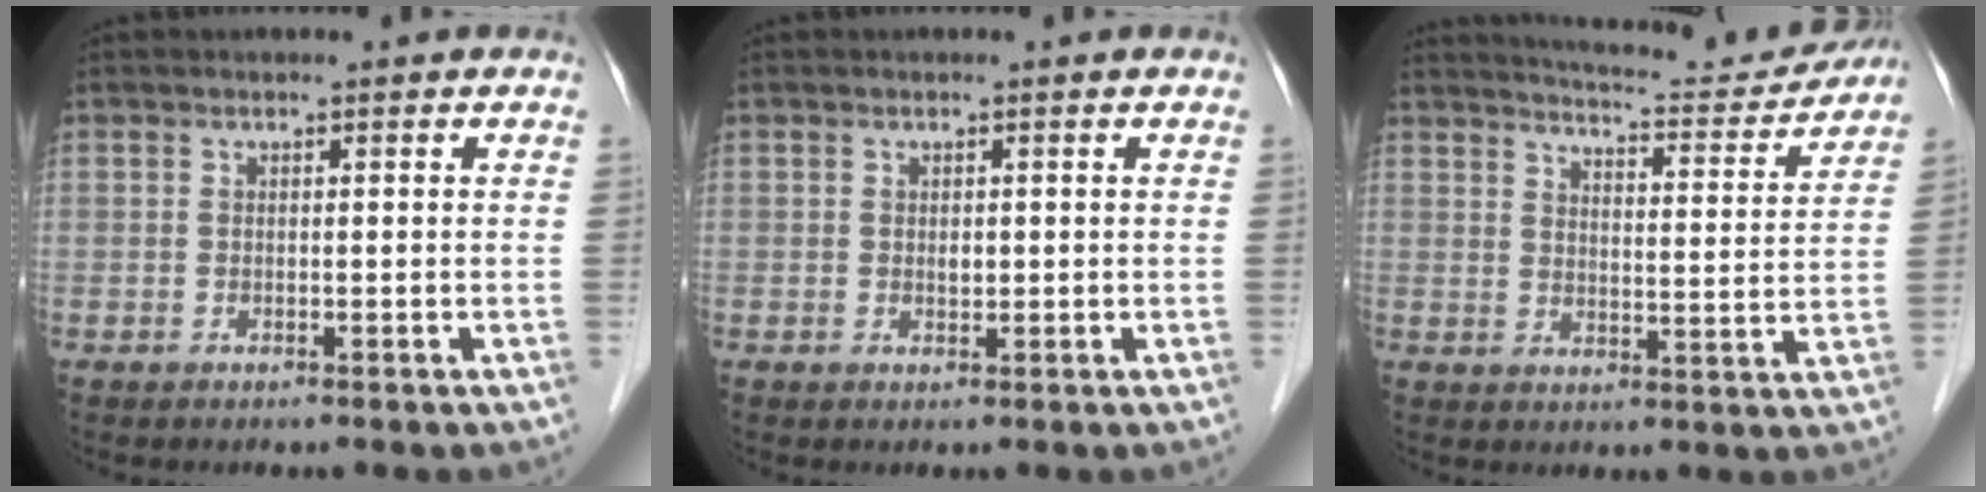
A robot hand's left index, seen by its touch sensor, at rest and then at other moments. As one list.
[{"total": 0.7, "force": [0.0, 0.5, 0.5], "torque": [-0.006, -0.003, -0.001]}, {"total": 13.5, "force": [13.1, 0.8, 3.4], "torque": [-0.054, -0.023, 0.168]}]